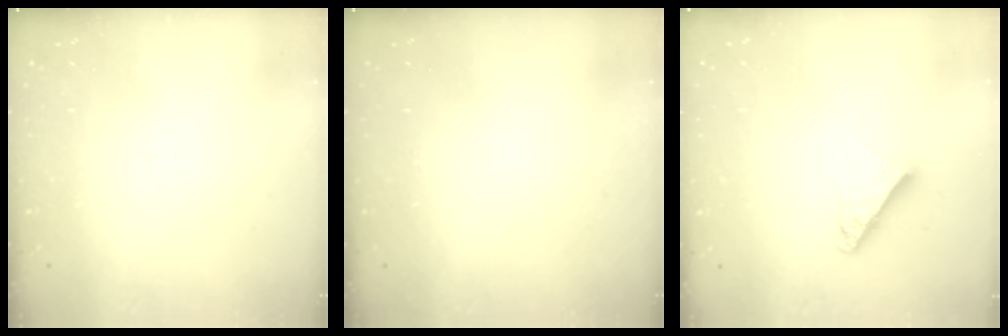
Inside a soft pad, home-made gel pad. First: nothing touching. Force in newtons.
{"total": 0.0}
{"total": 8.1, "press": 8.1, "slide": 0.7}